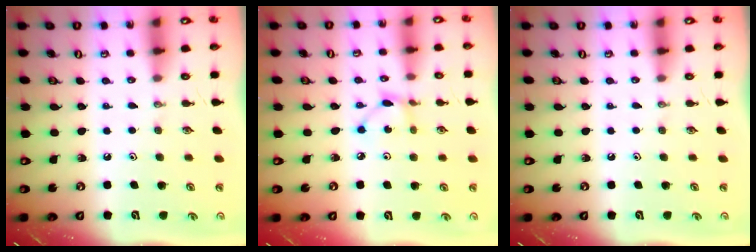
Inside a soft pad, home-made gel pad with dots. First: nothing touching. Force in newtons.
{"total": 2.7, "press": 2.7, "slide": 0.1}
{"total": 0.0}